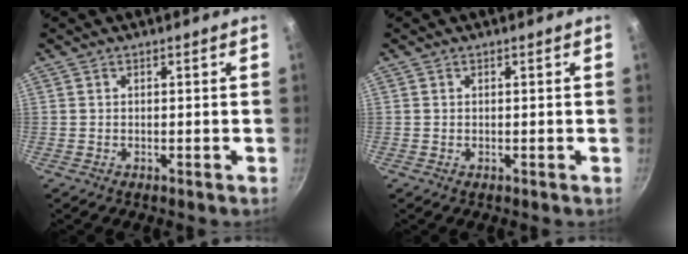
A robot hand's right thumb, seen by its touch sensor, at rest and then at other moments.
{"total": 0.0}